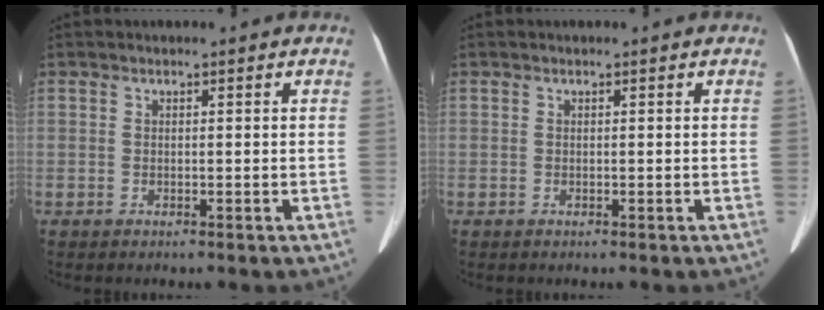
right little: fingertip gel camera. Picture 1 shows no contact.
{"total": 0.0}